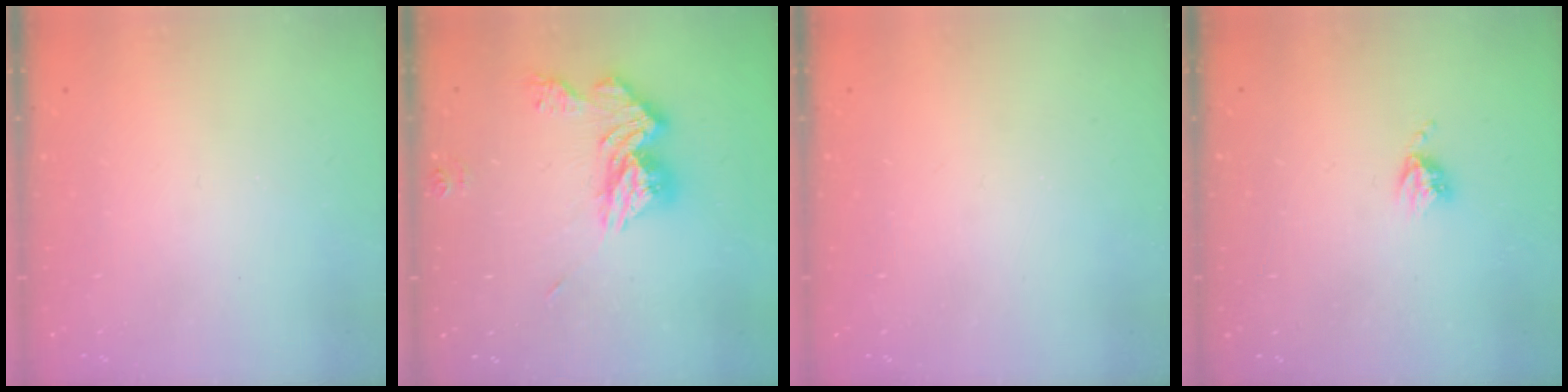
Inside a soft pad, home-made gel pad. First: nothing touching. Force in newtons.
{"total": 14.6, "press": 14.5, "slide": 1.3}
{"total": 0.0}
{"total": 3.7, "press": 3.7, "slide": 0.5}